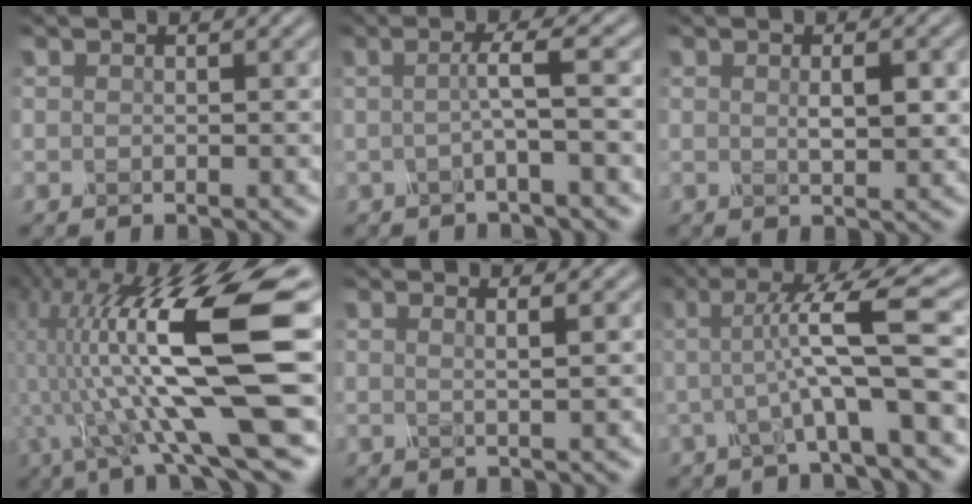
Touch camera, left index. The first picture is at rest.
{"total": 2.8, "force": [-0.3, 0.3, 2.8], "torque": [-0.051, -0.001, -0.010]}
{"total": 2.5, "force": [0.3, 0.5, 2.4], "torque": [-0.043, -0.003, 0.010]}
{"total": 15.0, "force": [0.8, 4.1, 14.4], "torque": [-0.276, 0.007, 0.024]}
{"total": 2.8, "force": [1.3, 1.0, 2.3], "torque": [-0.020, 0.014, -0.011]}
{"total": 7.7, "force": [0.3, 1.1, 7.7], "torque": [-0.121, 0.002, 0.005]}